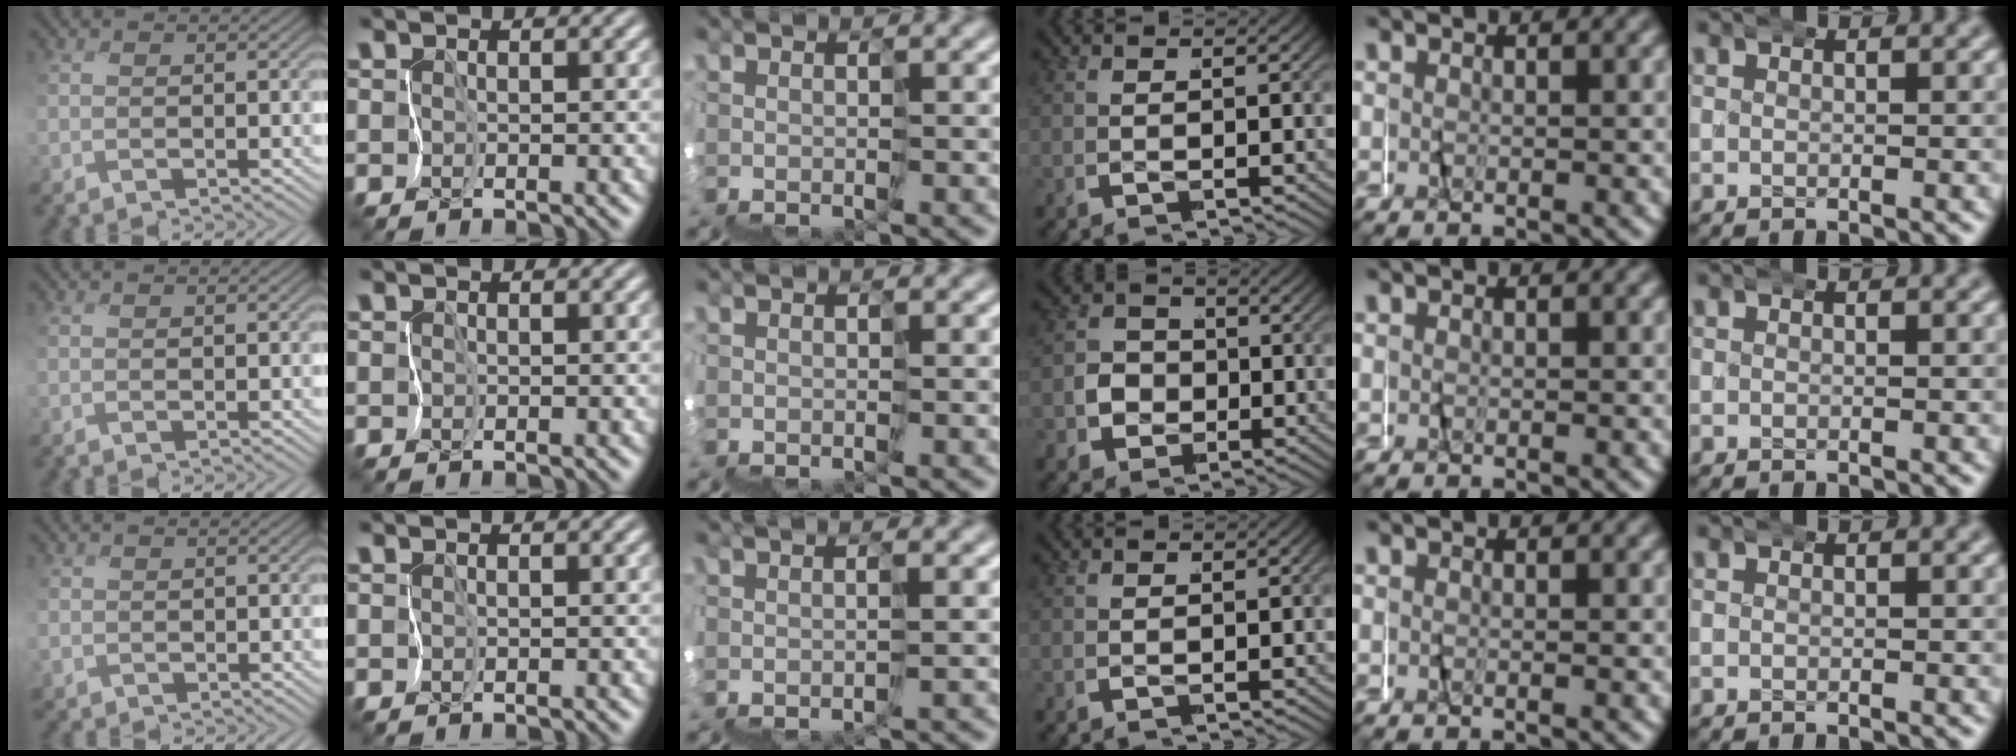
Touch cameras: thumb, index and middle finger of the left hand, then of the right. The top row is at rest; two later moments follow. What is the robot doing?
{"motion": "wrap", "object": "masking tape"}